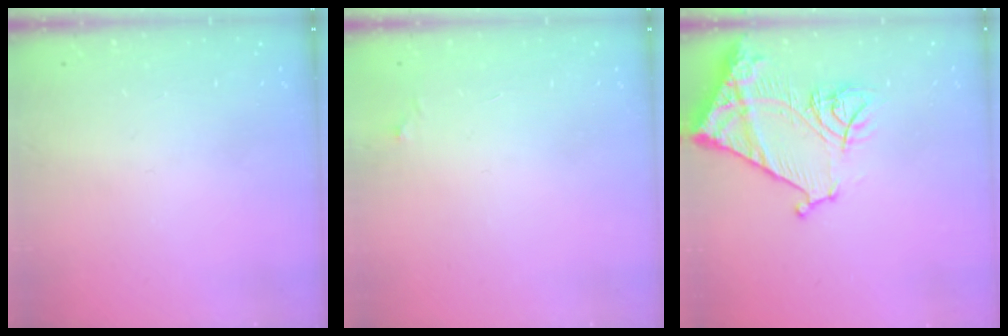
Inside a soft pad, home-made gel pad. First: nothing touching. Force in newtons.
{"total": 3.3, "press": 3.2, "slide": 0.5}
{"total": 17.3, "press": 17.3, "slide": 1.6}